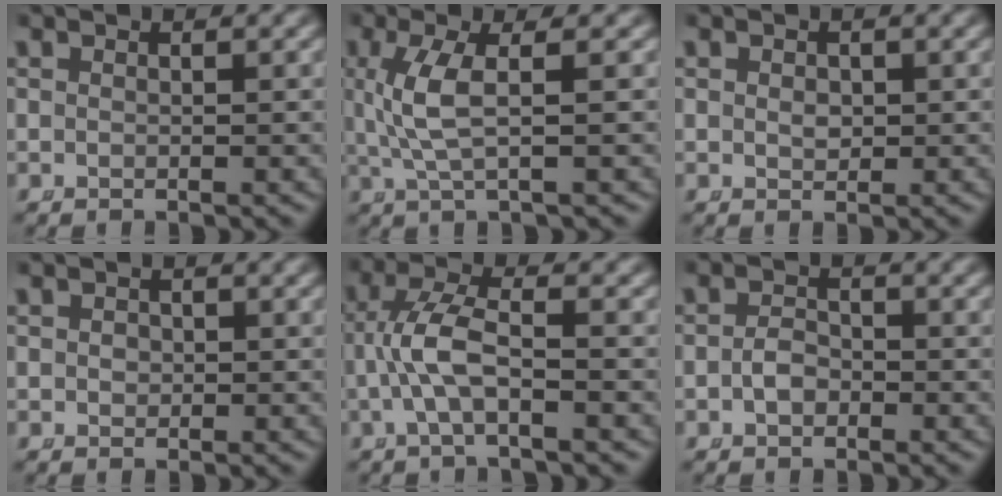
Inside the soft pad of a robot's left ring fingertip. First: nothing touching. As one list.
[{"total": 3.9, "force": [0.4, 0.7, 3.8], "torque": [-0.090, 0.000, 0.015]}, {"total": 0.9, "force": [0.0, 0.7, 0.6], "torque": [-0.014, -0.013, 0.008]}, {"total": 0.7, "force": [-0.1, 0.6, 0.3], "torque": [-0.007, -0.009, 0.003]}, {"total": 3.6, "force": [-0.5, 1.0, 3.4], "torque": [-0.081, -0.003, -0.006]}, {"total": 1.6, "force": [-1.0, 1.1, 0.7], "torque": [-0.019, -0.009, -0.014]}]